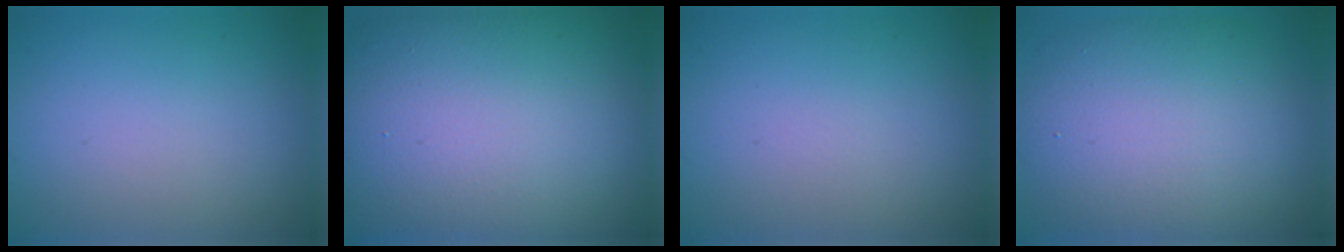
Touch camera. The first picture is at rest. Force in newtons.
{"total": 18.5, "press": 18.5, "slide": 1.2}
{"total": 0.0}
{"total": 10.8, "press": 10.8, "slide": 0.3}